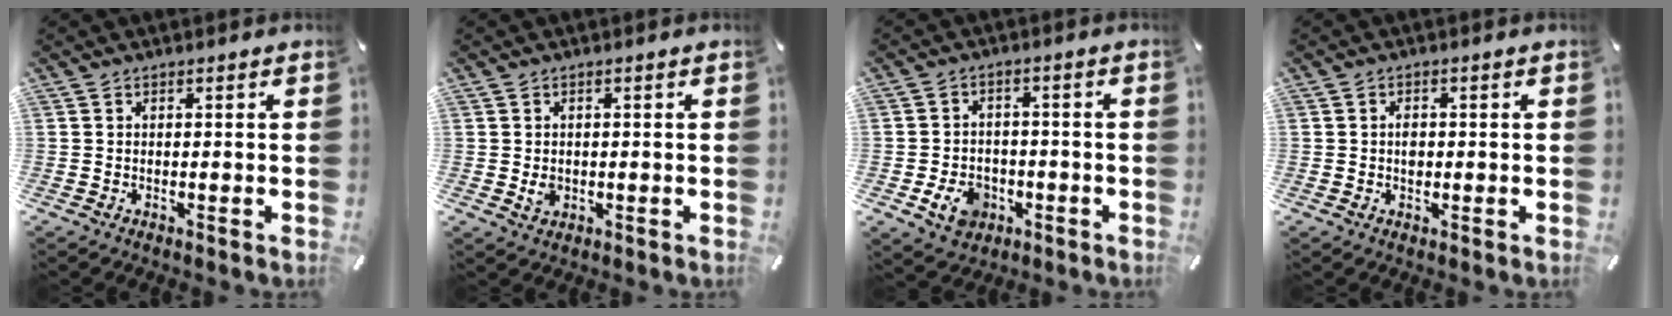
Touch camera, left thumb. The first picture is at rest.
{"total": 2.0, "force": [0.0, 1.8, 0.9], "torque": [-0.008, 0.000, -0.002]}
{"total": 7.2, "force": [-2.7, 5.7, 3.4], "torque": [-0.070, 0.013, -0.049]}
{"total": 2.1, "force": [-0.1, 1.6, 1.4], "torque": [-0.020, 0.002, -0.005]}